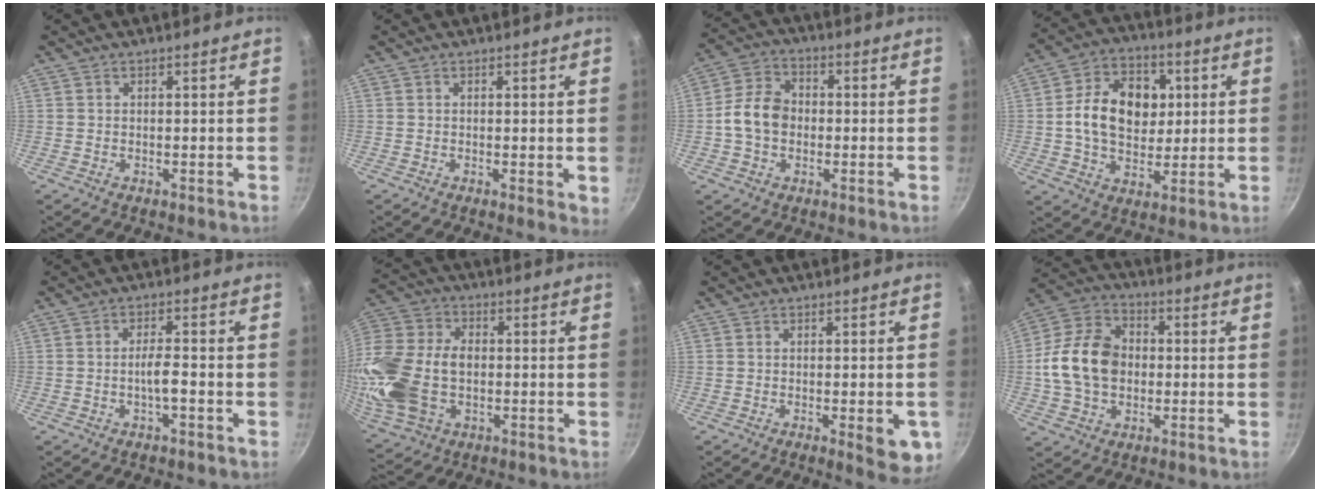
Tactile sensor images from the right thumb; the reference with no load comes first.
{"total": 1.9, "force": [0.3, 0.7, 1.7], "torque": [-0.018, -0.007, 0.002]}
{"total": 8.7, "force": [-0.9, 6.7, 5.5], "torque": [-0.078, 0.026, -0.030]}
{"total": 15.7, "force": [2.1, 11.5, 10.4], "torque": [-0.135, 0.010, 0.026]}
{"total": 3.3, "force": [-1.3, 0.7, 2.9], "torque": [-0.051, 0.017, -0.026]}
{"total": 19.9, "force": [-2.0, 13.6, 14.4], "torque": [-0.292, 0.025, -0.035]}
{"total": 6.7, "force": [-2.0, 1.9, 6.0], "torque": [-0.060, -0.003, -0.023]}
{"total": 16.5, "force": [-0.6, 12.3, 10.9], "torque": [-0.177, 0.029, -0.024]}